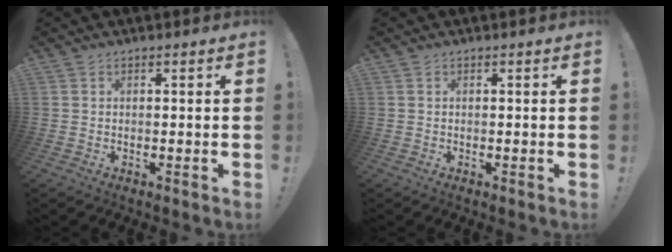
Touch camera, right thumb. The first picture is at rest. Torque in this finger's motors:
{"motor_torque": [-0.09, -0.02, -0.06, 0.06, 0.00]}